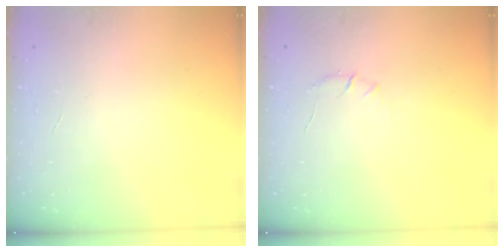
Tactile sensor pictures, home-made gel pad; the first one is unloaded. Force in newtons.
{"total": 4.3, "press": 4.1, "slide": 1.6}